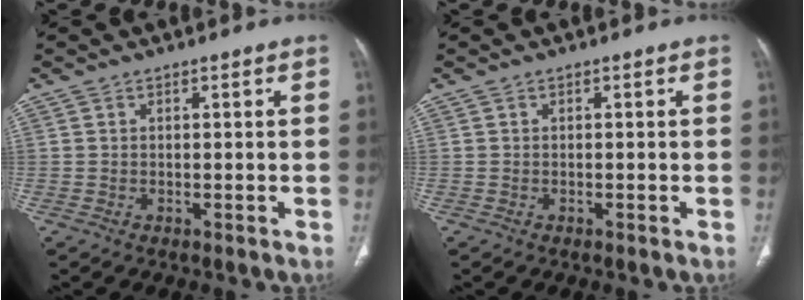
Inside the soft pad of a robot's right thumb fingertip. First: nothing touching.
{"total": 0.0}